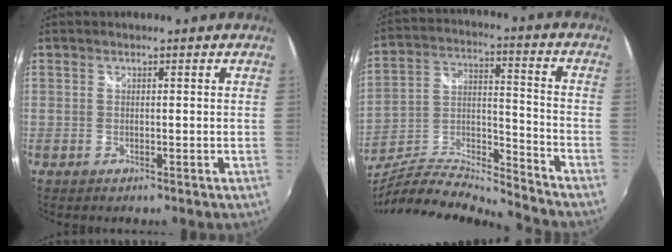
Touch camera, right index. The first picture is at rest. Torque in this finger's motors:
{"motor_torque": [0.07, -0.13, -0.52, -0.09]}